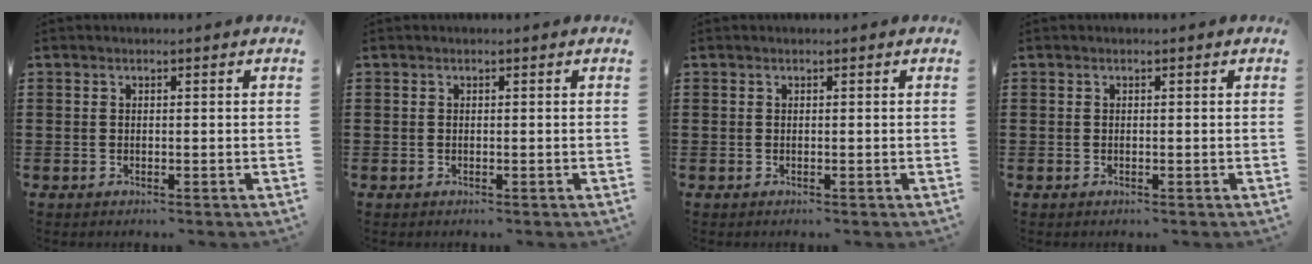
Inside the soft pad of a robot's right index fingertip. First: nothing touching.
{"total": 0.0}
{"total": 0.0}
{"total": 0.0}